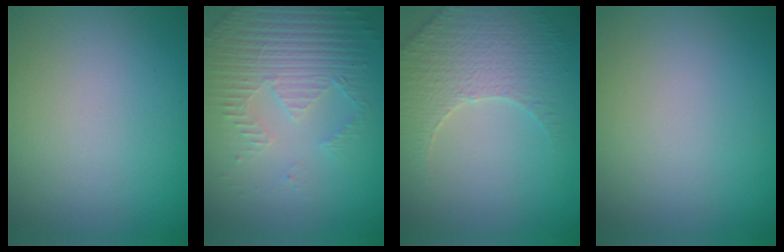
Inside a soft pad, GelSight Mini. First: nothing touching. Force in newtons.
{"total": 5.1, "press": 3.5, "slide": 3.8}
{"total": 3.7, "press": 3.6, "slide": 1.0}
{"total": 0.0}